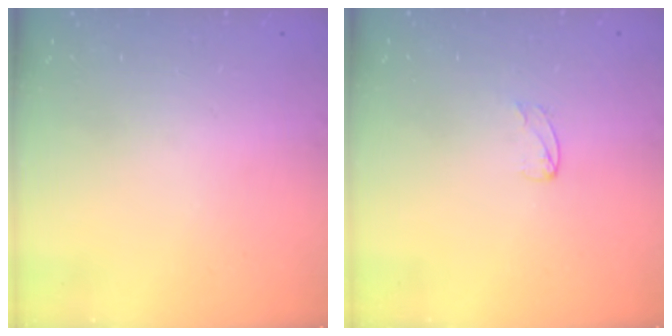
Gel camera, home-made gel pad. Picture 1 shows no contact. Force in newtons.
{"total": 2.0, "press": 2.0, "slide": 0.2}